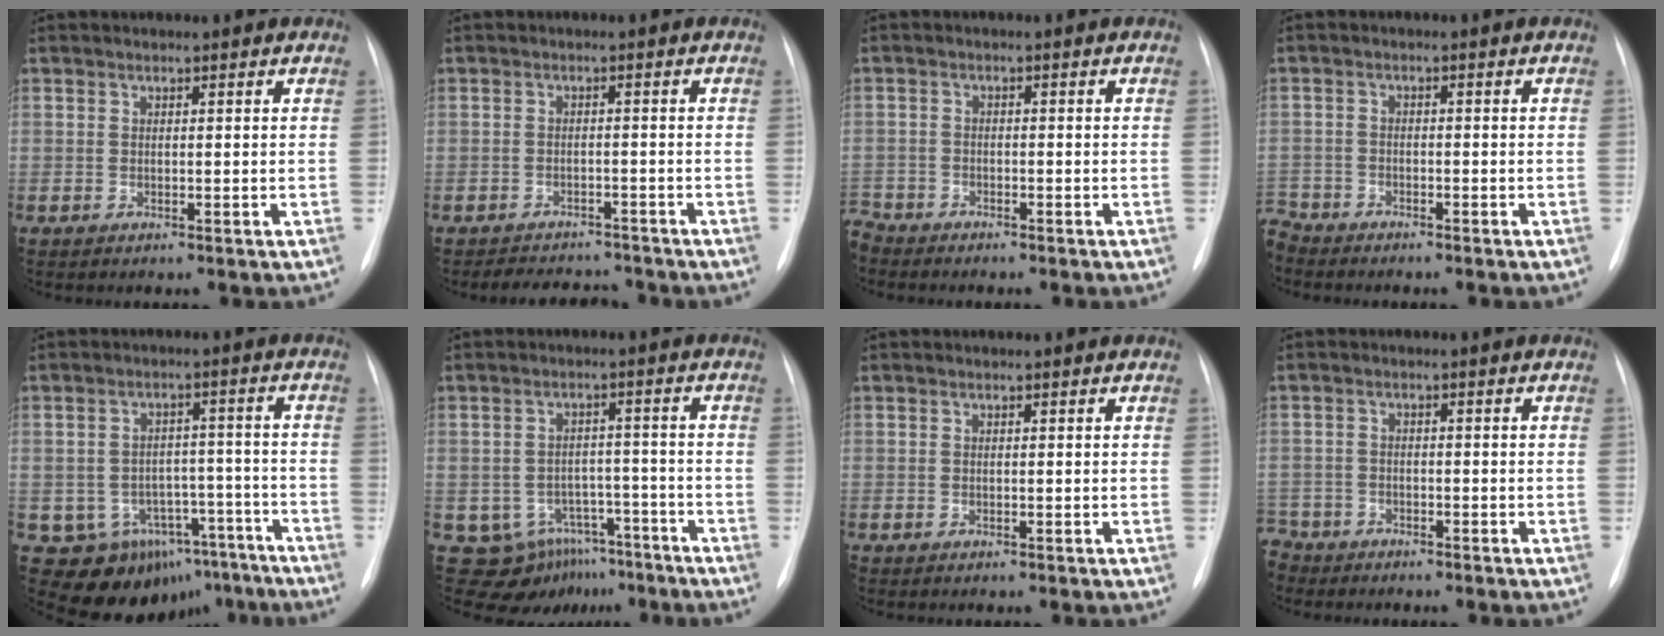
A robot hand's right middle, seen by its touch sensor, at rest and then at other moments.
{"total": 5.4, "force": [-5.1, 1.1, 1.5], "torque": [-0.022, -0.006, -0.073]}
{"total": 4.0, "force": [-3.8, 1.3, 0.4], "torque": [-0.001, -0.006, -0.068]}
{"total": 4.6, "force": [-4.3, 1.5, 0.4], "torque": [-0.001, -0.008, -0.080]}
{"total": 12.8, "force": [-8.4, 9.3, 2.6], "torque": [-0.021, 0.054, -0.096]}
{"total": 9.1, "force": [-6.1, 6.7, 0.9], "torque": [-0.002, 0.036, -0.078]}
{"total": 0.0}
{"total": 5.4, "force": [-4.6, 2.8, -0.1], "torque": [0.003, -0.003, -0.086]}